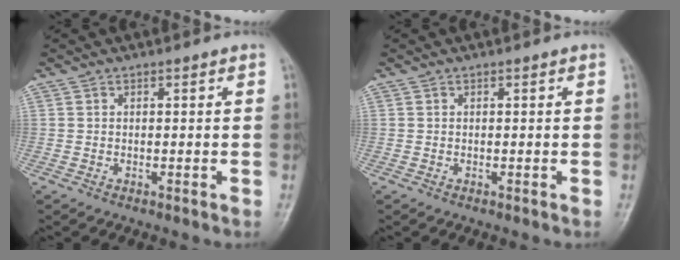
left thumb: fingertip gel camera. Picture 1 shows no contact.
{"total": 0.0}